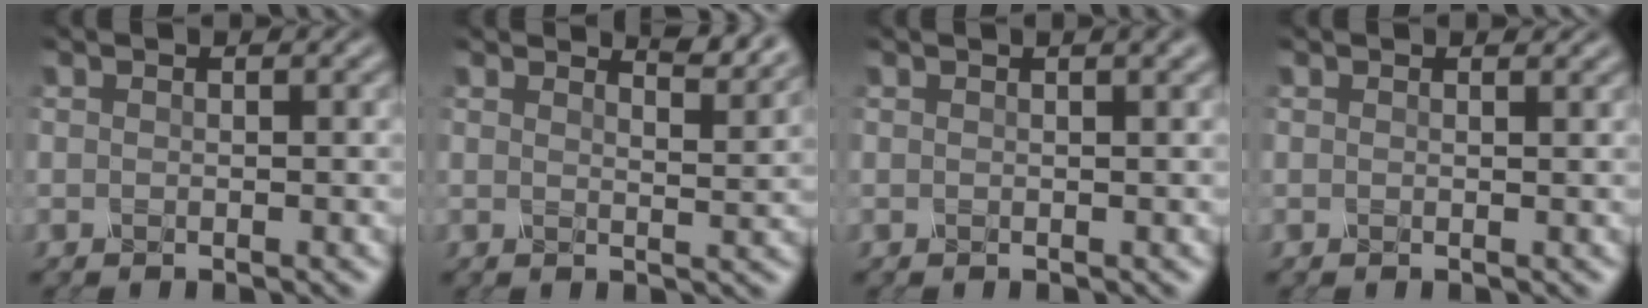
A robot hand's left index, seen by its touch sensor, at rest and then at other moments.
{"total": 3.5, "force": [3.2, 0.5, 1.4], "torque": [-0.012, 0.000, 0.037]}
{"total": 1.8, "force": [1.1, 0.5, 1.4], "torque": [-0.013, 0.001, 0.010]}
{"total": 0.9, "force": [0.8, 0.1, 0.2], "torque": [-0.010, -0.002, 0.010]}